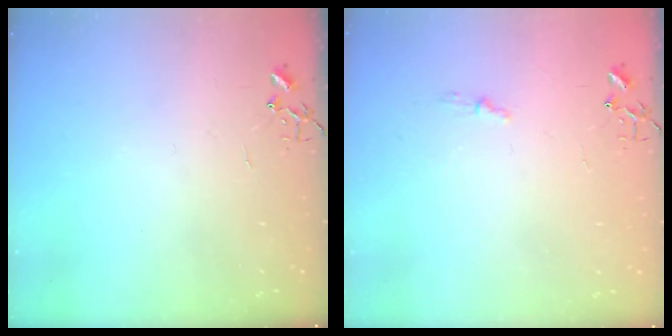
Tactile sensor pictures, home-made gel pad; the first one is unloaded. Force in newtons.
{"total": 3.8, "press": 3.7, "slide": 0.5}